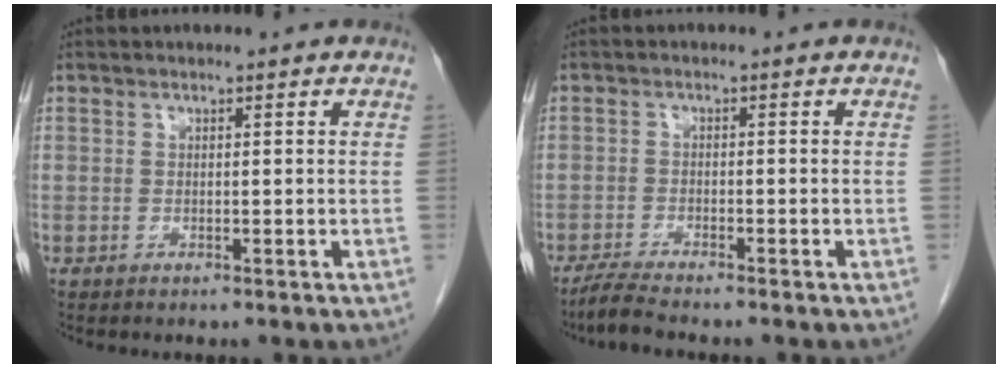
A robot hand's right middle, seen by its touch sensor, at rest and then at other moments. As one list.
[{"total": 3.2, "force": [-2.9, -0.4, 1.3], "torque": [-0.038, -0.015, -0.059]}]